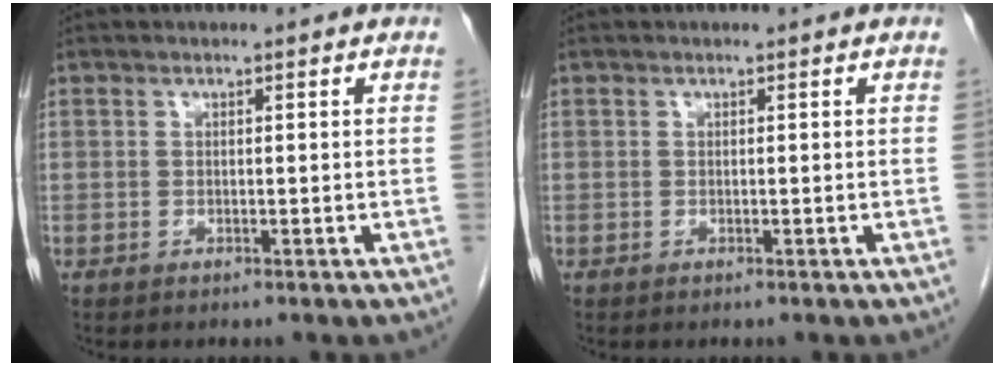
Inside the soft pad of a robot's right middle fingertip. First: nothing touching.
{"total": 0.0}